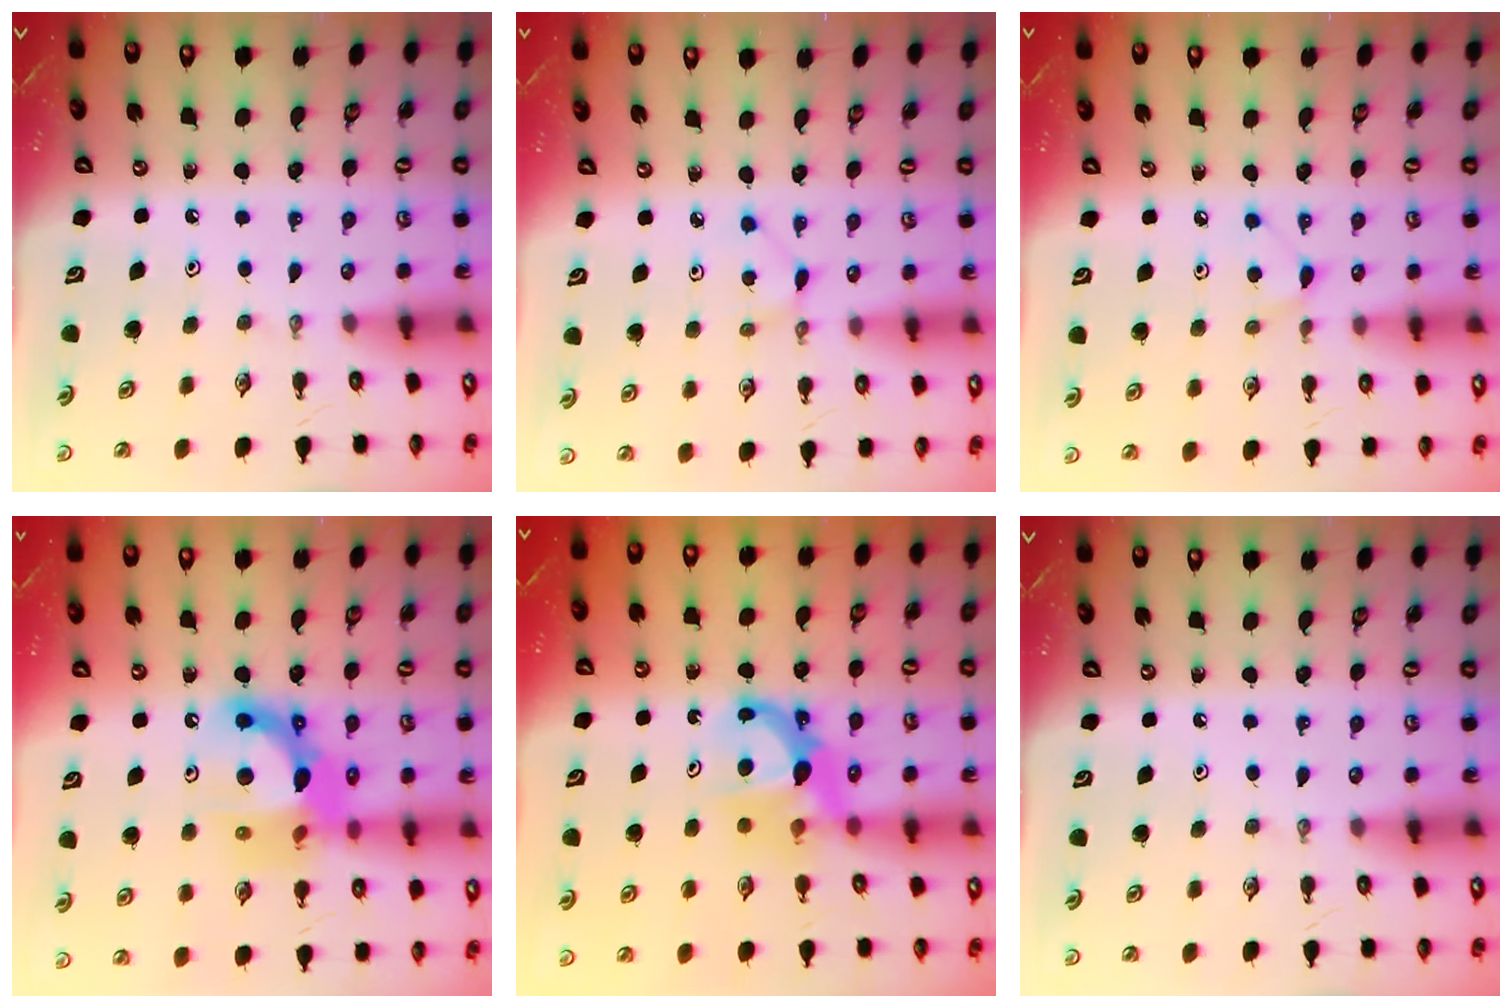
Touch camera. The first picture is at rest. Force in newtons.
{"total": 1.9, "press": 1.9, "slide": 0.2}
{"total": 5.7, "press": 5.7, "slide": 0.5}
{"total": 15.0, "press": 14.9, "slide": 1.9}
{"total": 7.8, "press": 7.8, "slide": 0.4}
{"total": 0.0}